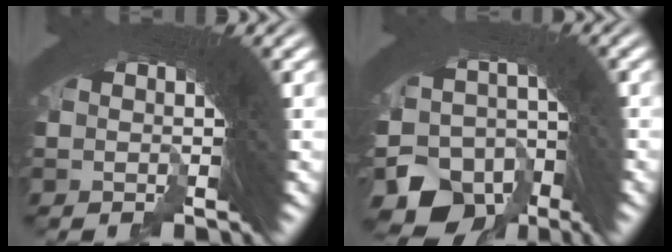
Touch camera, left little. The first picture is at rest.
{"total": 14.4, "force": [-5.2, 10.7, 8.2], "torque": [-0.206, -0.076, -0.061]}